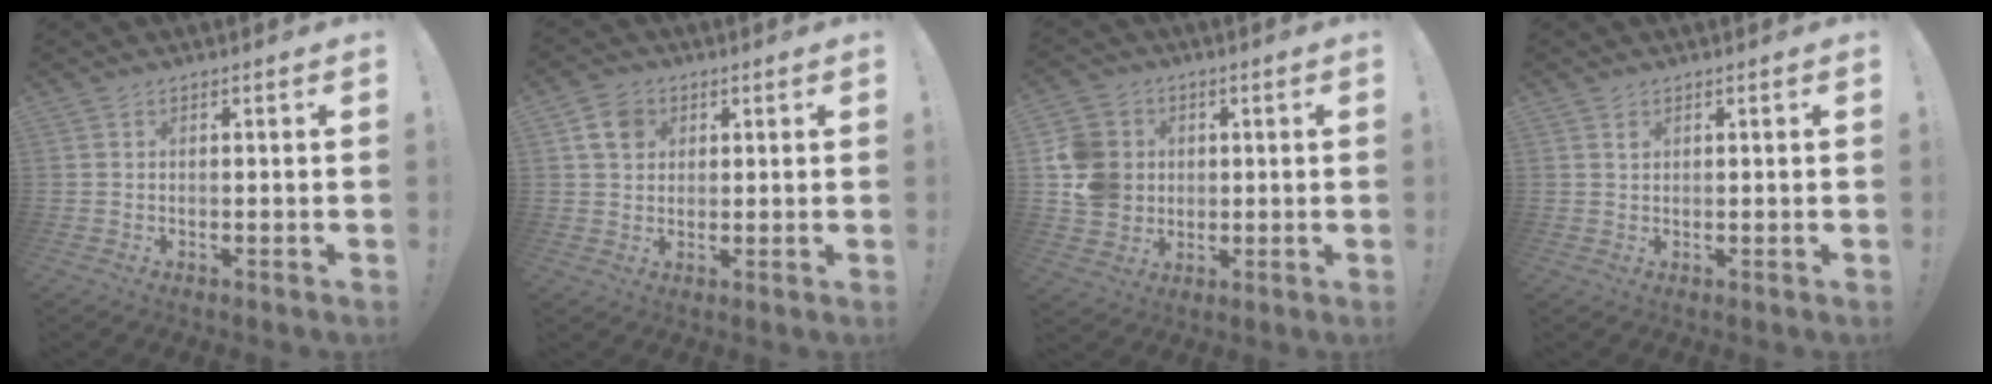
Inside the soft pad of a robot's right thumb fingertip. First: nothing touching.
{"total": 6.9, "force": [2.8, 5.3, 3.5], "torque": [-0.054, 0.001, 0.055]}
{"total": 11.6, "force": [1.0, 10.6, 4.4], "torque": [-0.082, 0.004, 0.027]}
{"total": 0.8, "force": [0.5, 0.5, 0.3], "torque": [0.000, -0.003, 0.009]}